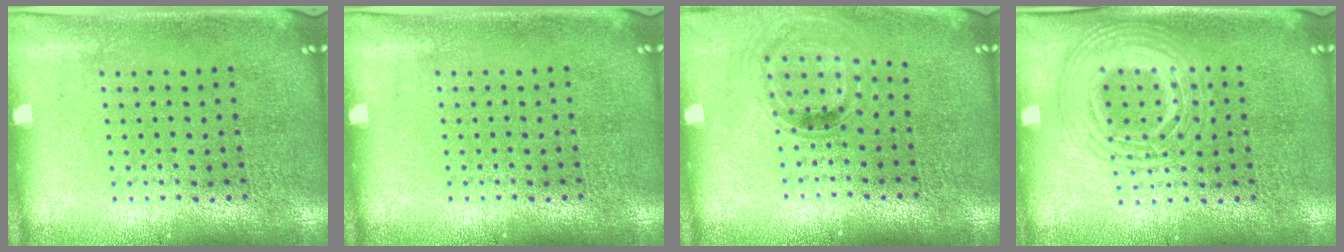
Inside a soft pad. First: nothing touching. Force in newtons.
{"total": 0.0}
{"total": 0.8, "press": 0.8, "slide": 0.1}
{"total": 2.7, "press": 2.7, "slide": 0.4}